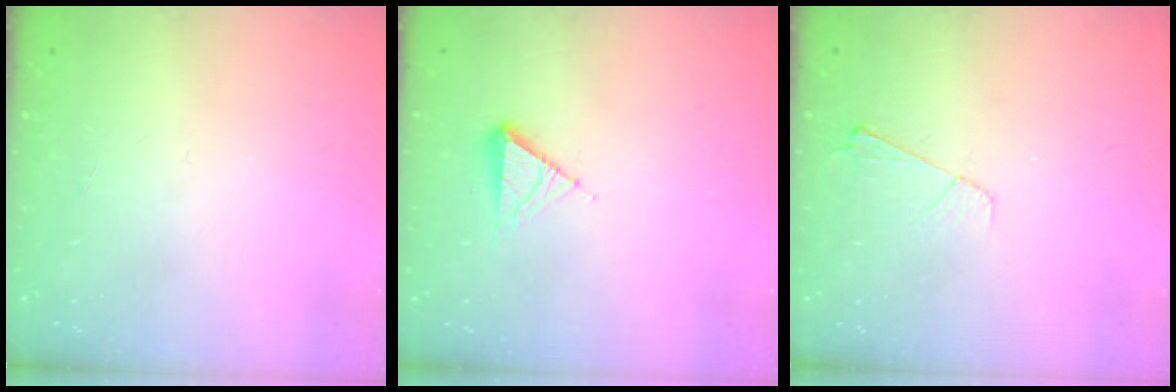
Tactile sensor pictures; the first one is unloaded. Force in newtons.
{"total": 5.9, "press": 5.8, "slide": 0.9}
{"total": 4.4, "press": 4.3, "slide": 0.6}